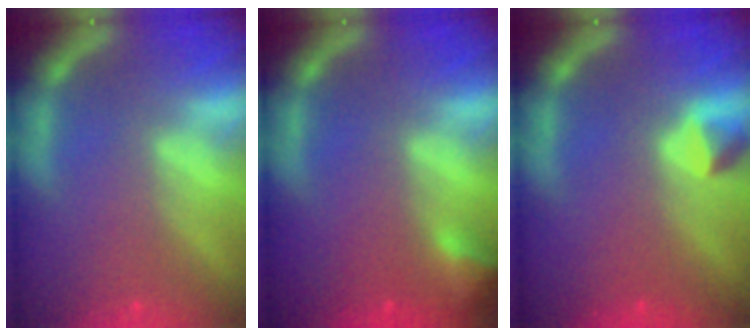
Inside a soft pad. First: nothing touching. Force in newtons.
{"total": 2.4}
{"total": 1.4}